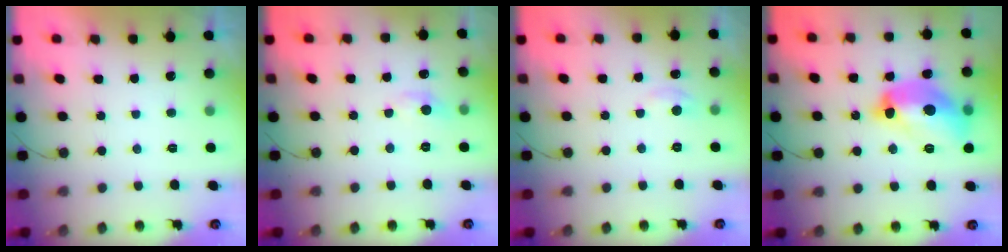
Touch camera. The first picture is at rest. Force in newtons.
{"total": 2.8, "press": 2.8, "slide": 0.4}
{"total": 3.2, "press": 3.2, "slide": 0.5}
{"total": 16.1, "press": 16.1, "slide": 1.8}